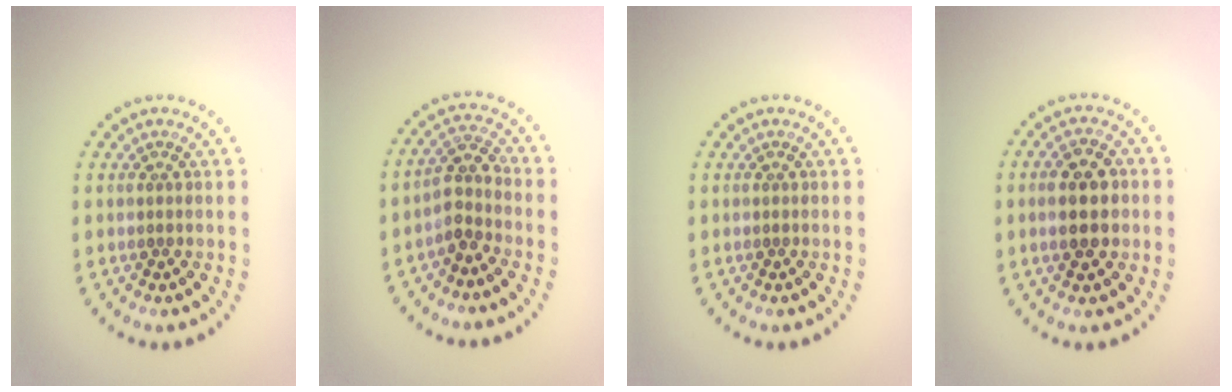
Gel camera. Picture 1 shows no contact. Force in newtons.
{"total": 2.6, "press": 2.0, "slide": 1.6}
{"total": 0.0}
{"total": 4.3, "press": 4.3, "slide": 0.1}